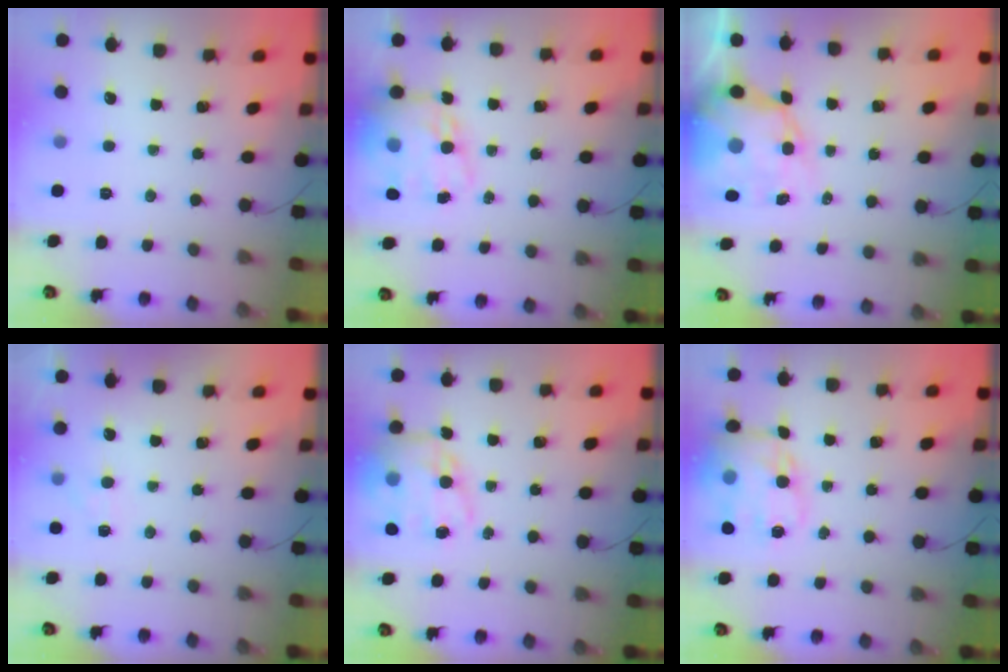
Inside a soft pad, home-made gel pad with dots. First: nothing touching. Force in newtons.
{"total": 18.0, "press": 17.4, "slide": 4.6}
{"total": 10.4, "press": 9.9, "slide": 3.3}
{"total": 5.3, "press": 5.0, "slide": 1.6}
{"total": 18.2, "press": 17.8, "slide": 3.9}
{"total": 16.6, "press": 16.2, "slide": 3.5}